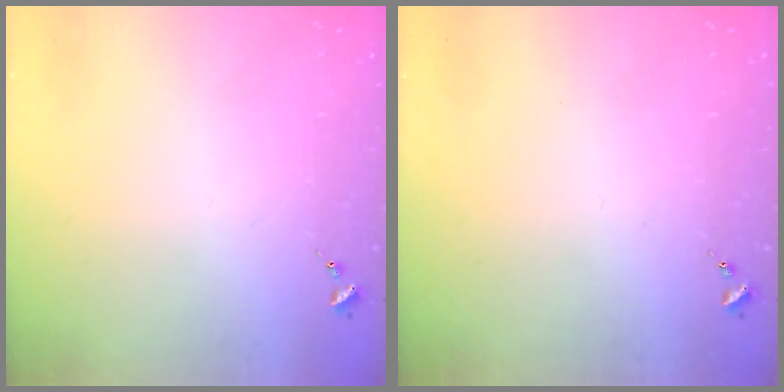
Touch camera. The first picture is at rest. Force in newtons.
{"total": 0.0}